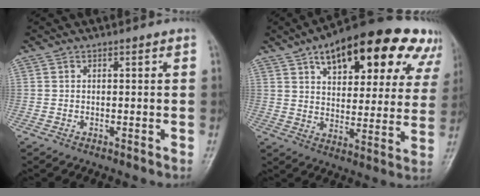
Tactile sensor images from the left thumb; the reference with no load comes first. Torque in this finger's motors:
{"motor_torque": [0.62, 0.85, 1.48, -1.29, 0.40]}